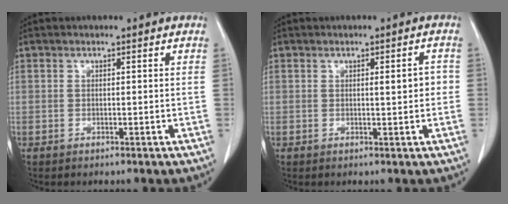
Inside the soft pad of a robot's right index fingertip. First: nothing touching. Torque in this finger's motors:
{"motor_torque": [0.07, 0.07, 0.03, 0.02]}